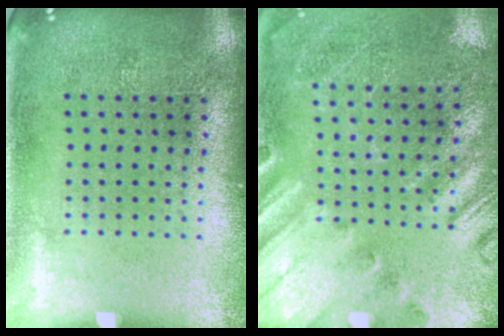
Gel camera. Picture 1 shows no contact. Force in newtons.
{"total": 2.4, "press": 2.0, "slide": 1.3}